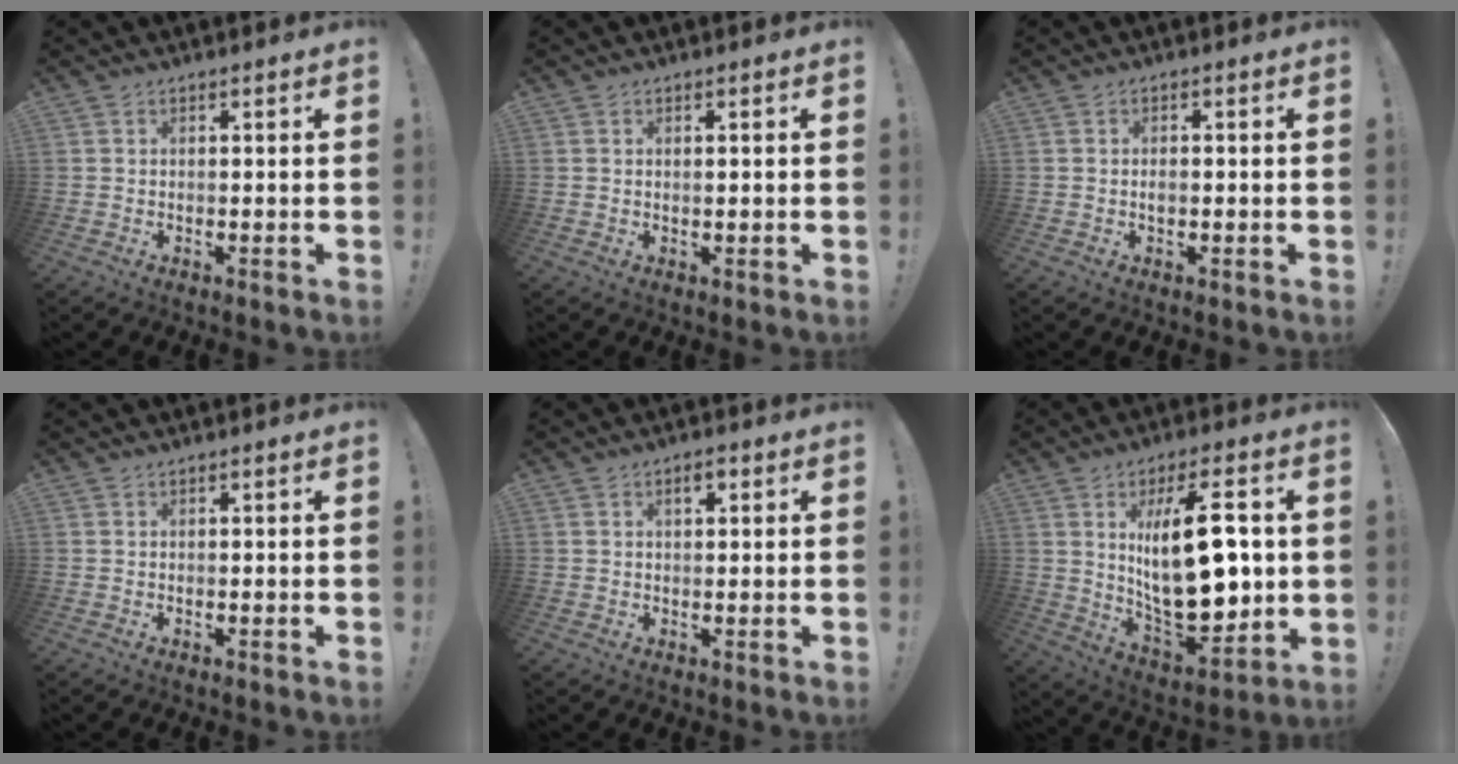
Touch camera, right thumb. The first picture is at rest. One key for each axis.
{"total": 0.8, "fx": 0.3, "fy": -0.1, "fz": 0.7, "tx": -0.001, "ty": -0.005, "tz": 0.001}
{"total": 1.4, "fx": -0.7, "fy": 0.8, "fz": 0.9, "tx": -0.016, "ty": 0.003, "tz": -0.014}
{"total": 0.0}
{"total": 2.7, "fx": 1.2, "fy": 1.2, "fz": 2.2, "tx": -0.024, "ty": -0.003, "tz": 0.015}
{"total": 24.0, "fx": 3.5, "fy": 10.0, "fz": 21.6, "tx": -0.359, "ty": -0.024, "tz": 0.056}